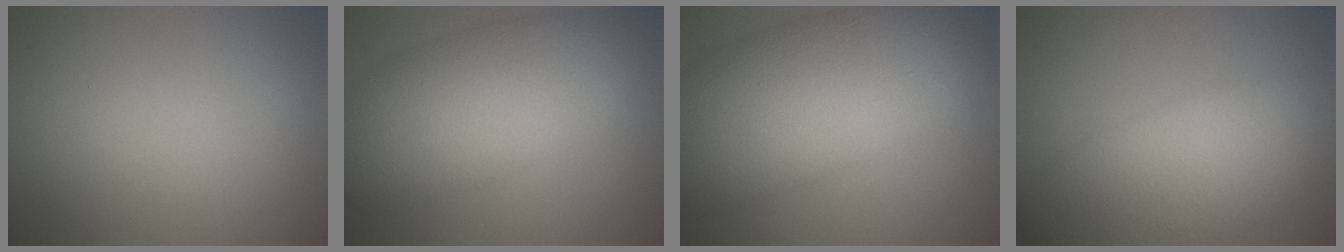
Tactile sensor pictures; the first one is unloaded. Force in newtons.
{"total": 9.7, "press": 9.7, "slide": 0.3}
{"total": 11.9, "press": 11.9, "slide": 0.4}
{"total": 9.4, "press": 9.3, "slide": 0.8}